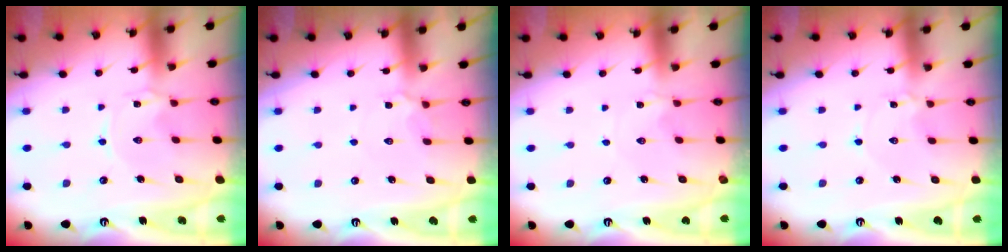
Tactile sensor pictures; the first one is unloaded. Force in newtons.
{"total": 5.4, "press": 5.4, "slide": 0.8}
{"total": 0.8, "press": 0.7, "slide": 0.2}
{"total": 1.6, "press": 1.6, "slide": 0.2}